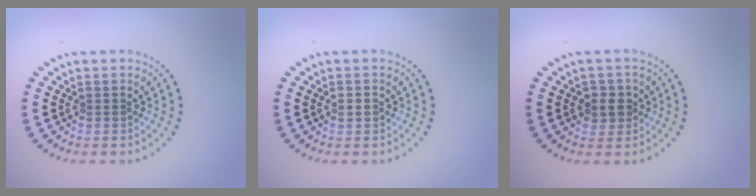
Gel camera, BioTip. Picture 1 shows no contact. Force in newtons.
{"total": 1.1, "press": 1.1, "slide": 0.1}
{"total": 2.1, "press": 1.9, "slide": 0.8}